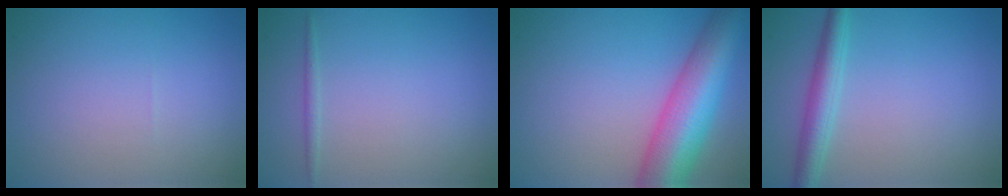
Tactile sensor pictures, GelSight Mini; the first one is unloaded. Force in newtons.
{"total": 0.7, "press": 0.7, "slide": 0.0}
{"total": 10.1, "press": 10.1, "slide": 0.3}
{"total": 3.0, "press": 3.0, "slide": 0.1}